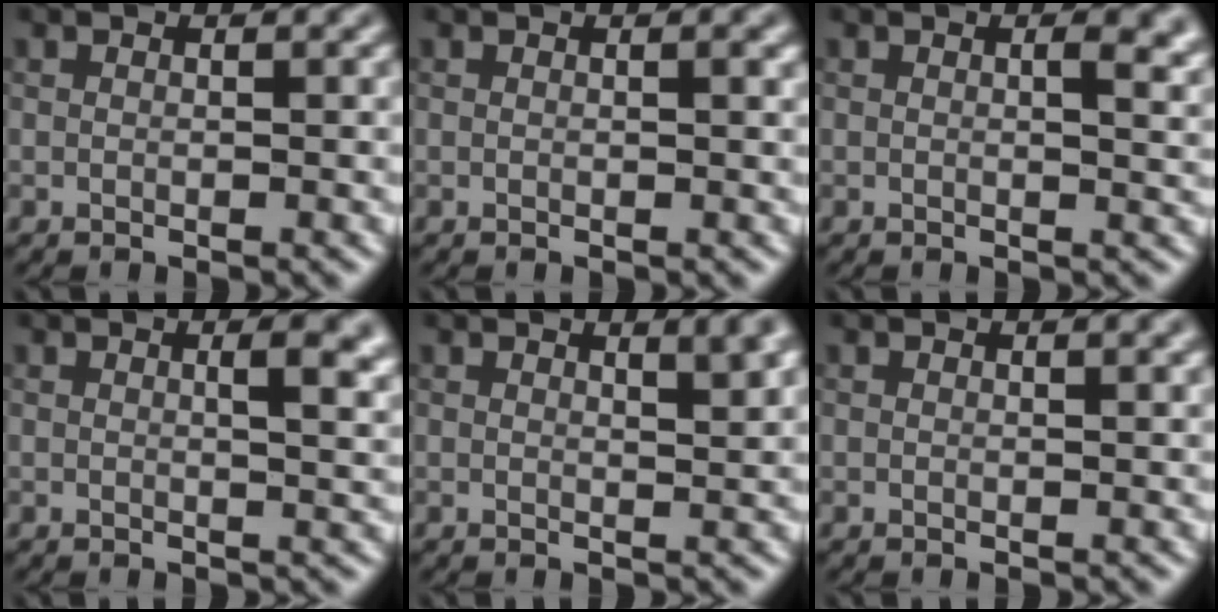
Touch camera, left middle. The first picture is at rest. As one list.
[{"total": 0.7, "force": [0.2, 0.1, 0.6], "torque": [-0.008, 0.001, 0.002]}, {"total": 2.8, "force": [0.9, 1.0, 2.5], "torque": [-0.027, 0.001, 0.012]}, {"total": 4.1, "force": [1.2, 1.5, 3.6], "torque": [-0.032, 0.009, 0.013]}, {"total": 3.5, "force": [1.9, 1.2, 2.7], "torque": [-0.012, 0.008, 0.018]}, {"total": 1.0, "force": [0.7, 0.3, 0.7], "torque": [-0.004, 0.004, 0.010]}]